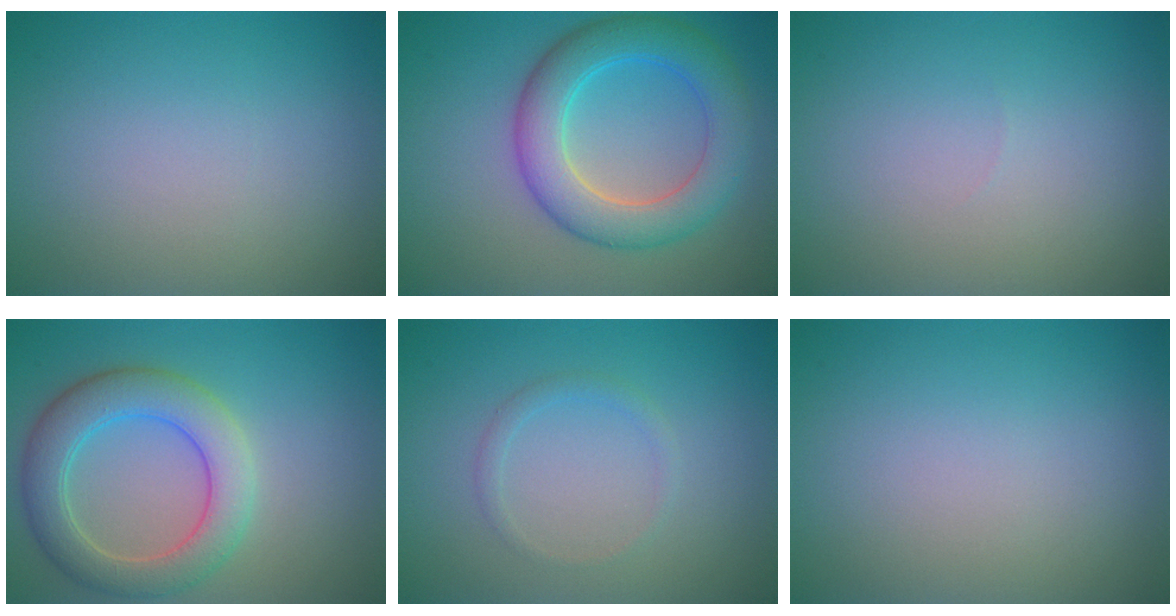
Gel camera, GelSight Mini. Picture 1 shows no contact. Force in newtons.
{"total": 6.4, "press": 6.4, "slide": 0.1}
{"total": 0.0}
{"total": 5.9, "press": 5.9, "slide": 0.3}
{"total": 1.1, "press": 1.1, "slide": 0.1}
{"total": 0.0}